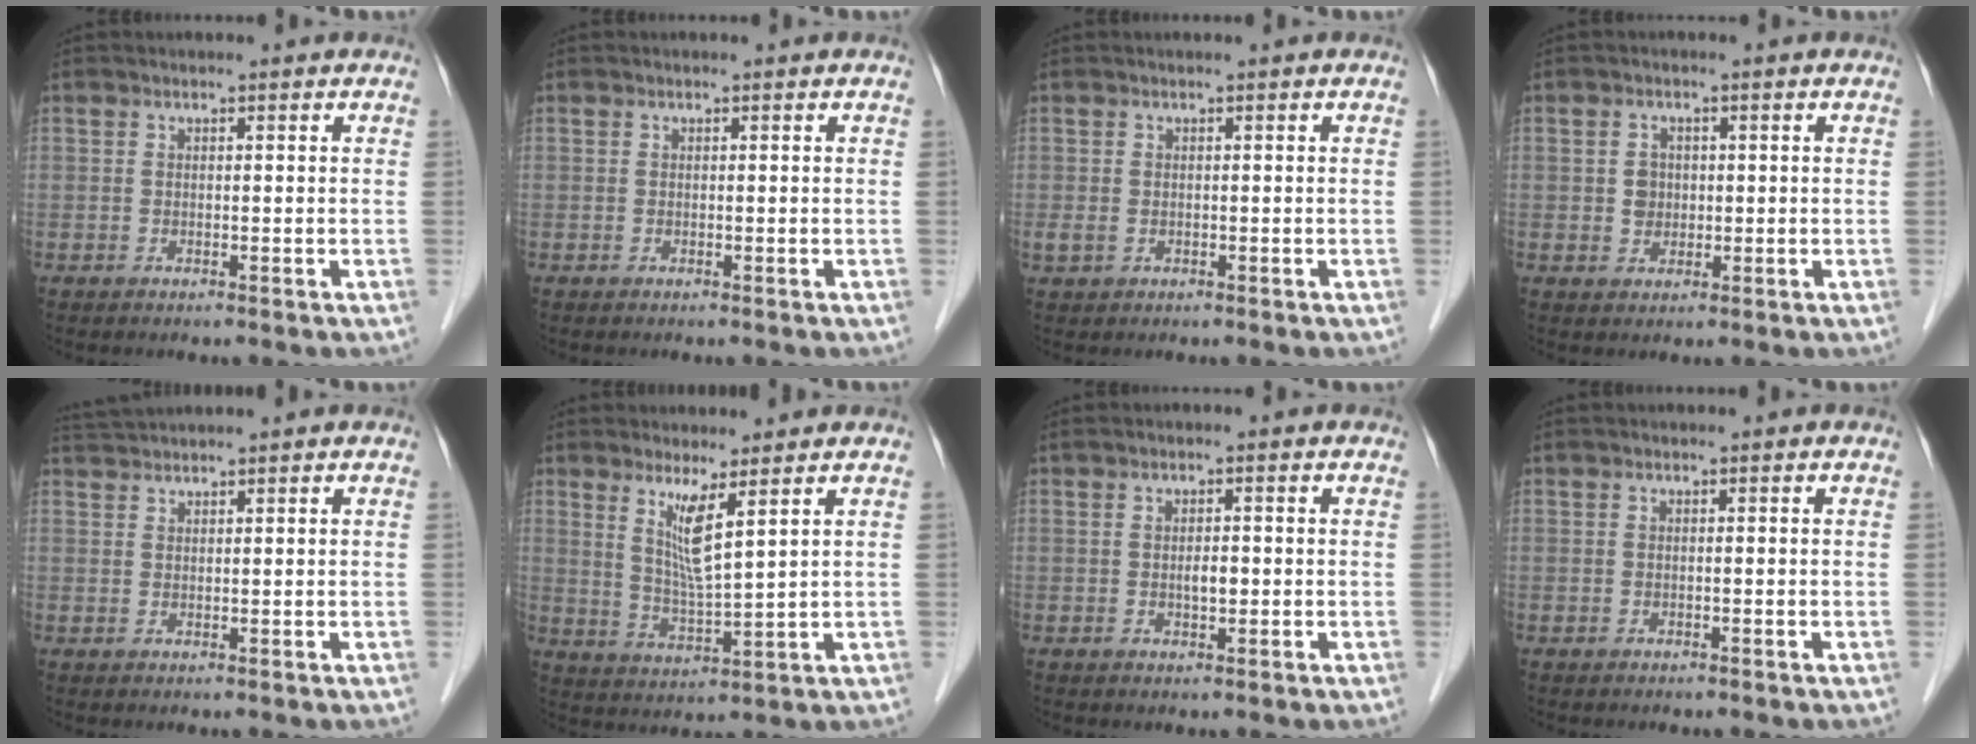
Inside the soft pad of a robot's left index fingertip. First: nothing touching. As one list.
[{"total": 0.0}, {"total": 1.2, "force": [-0.1, 0.9, 0.7], "torque": [-0.021, 0.004, 0.005]}, {"total": 2.1, "force": [0.2, 1.9, 0.9], "torque": [-0.019, 0.005, 0.006]}, {"total": 3.0, "force": [2.9, -0.5, 0.5], "torque": [-0.011, 0.024, 0.061]}, {"total": 5.9, "force": [3.1, -0.4, 5.1], "torque": [-0.097, -0.022, 0.062]}, {"total": 1.8, "force": [-0.1, 0.6, 1.7], "torque": [-0.032, 0.001, -0.001]}, {"total": 0.0}]